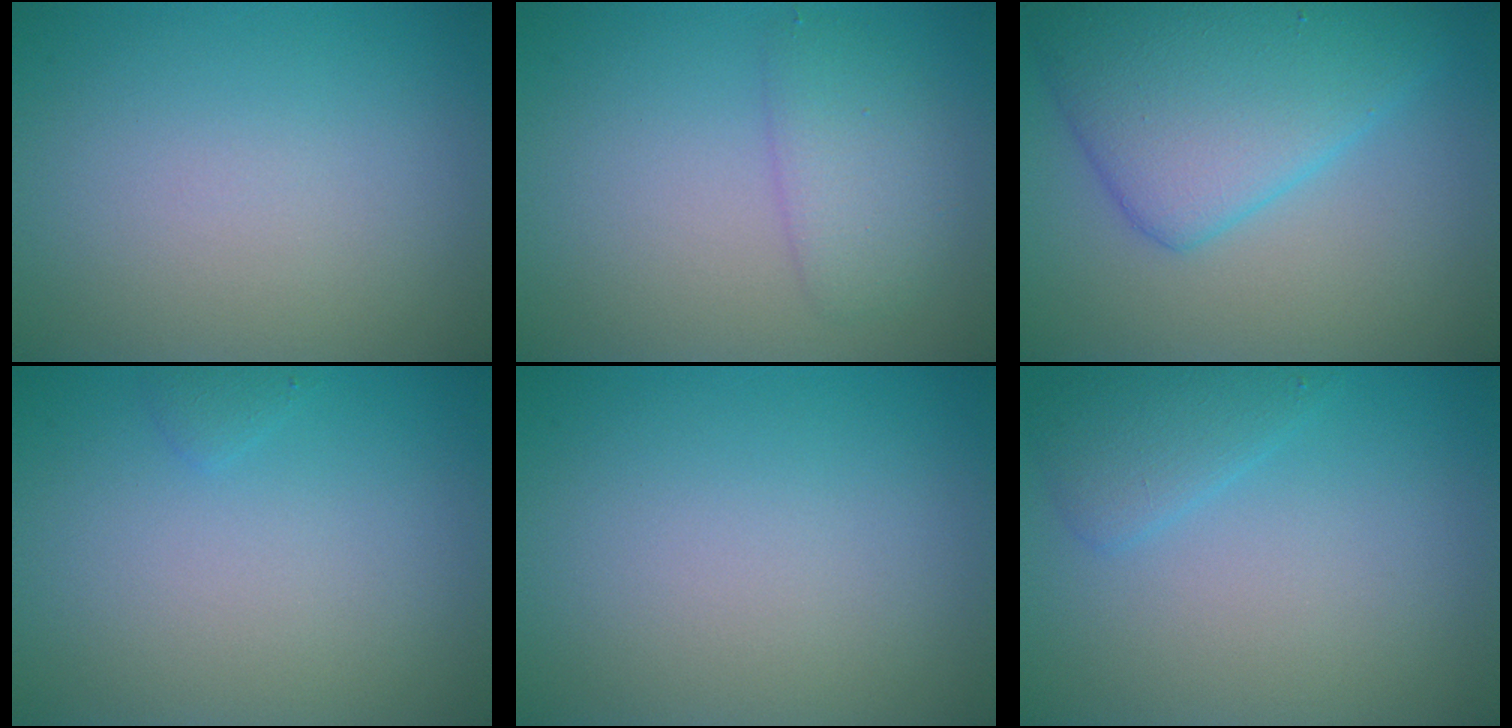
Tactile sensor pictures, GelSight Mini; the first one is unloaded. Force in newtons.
{"total": 2.7, "press": 2.7, "slide": 0.1}
{"total": 7.2, "press": 7.2, "slide": 0.3}
{"total": 0.6, "press": 0.6, "slide": 0.1}
{"total": 0.0}
{"total": 2.1, "press": 2.0, "slide": 0.2}